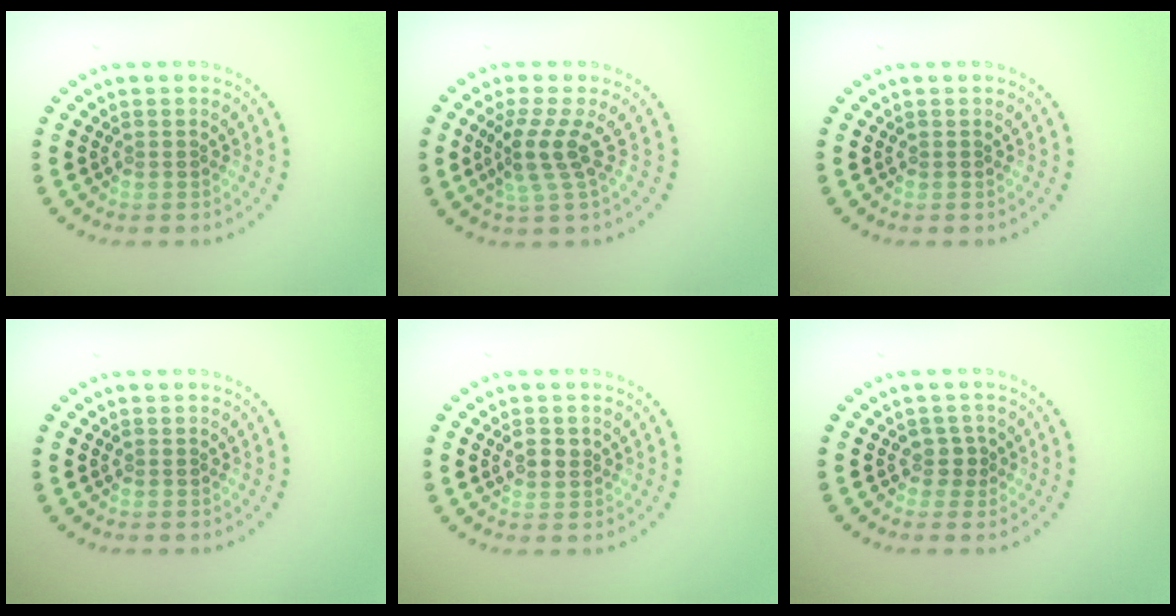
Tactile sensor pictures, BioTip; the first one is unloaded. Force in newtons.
{"total": 2.9, "press": 1.9, "slide": 2.2}
{"total": 0.0}
{"total": 0.0}
{"total": 1.0, "press": 1.0, "slide": 0.2}
{"total": 1.1, "press": 0.8, "slide": 0.7}